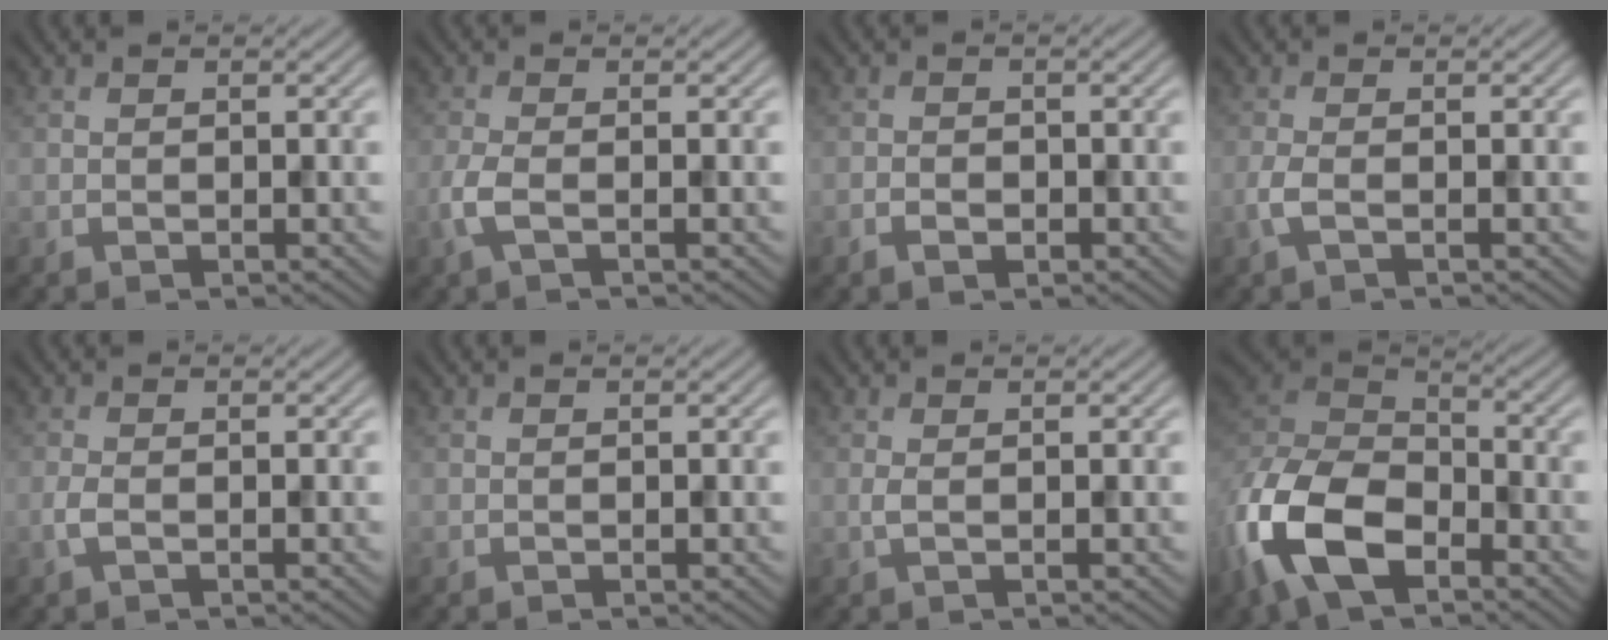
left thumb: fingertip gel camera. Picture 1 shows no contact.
{"total": 3.0, "force": [-1.1, 1.0, 2.6], "torque": [-0.077, -0.001, -0.026]}
{"total": 1.6, "force": [-1.0, 0.9, 0.9], "torque": [-0.020, -0.002, -0.017]}
{"total": 2.2, "force": [-0.8, 0.6, 2.0], "torque": [-0.057, 0.001, -0.019]}
{"total": 1.7, "force": [-0.6, 0.6, 1.4], "torque": [-0.041, 0.001, -0.012]}
{"total": 0.0}
{"total": 1.1, "force": [0.1, 0.1, 1.0], "torque": [-0.031, 0.001, 0.003]}
{"total": 13.9, "force": [-7.1, 7.8, 9.1], "torque": [-0.230, -0.026, -0.152]}